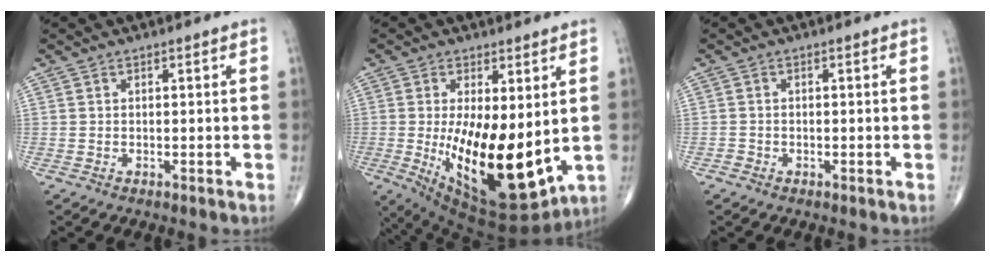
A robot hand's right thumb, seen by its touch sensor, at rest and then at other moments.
{"total": 19.1, "force": [-0.8, 7.9, 17.4], "torque": [-0.279, -0.041, 0.012]}
{"total": 0.7, "force": [-0.4, 0.6, 0.0], "torque": [0.000, 0.003, -0.010]}